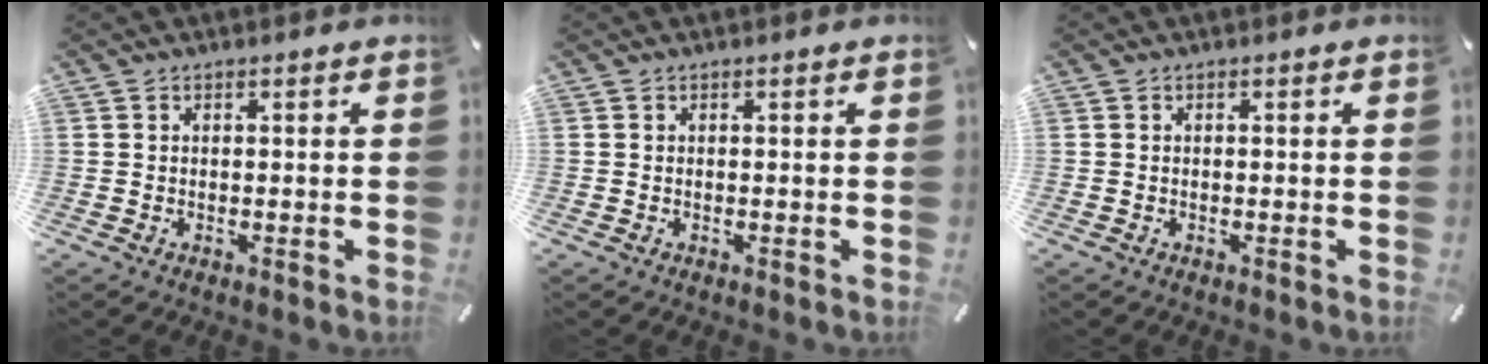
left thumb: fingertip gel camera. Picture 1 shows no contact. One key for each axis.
{"total": 0.0}
{"total": 0.0}